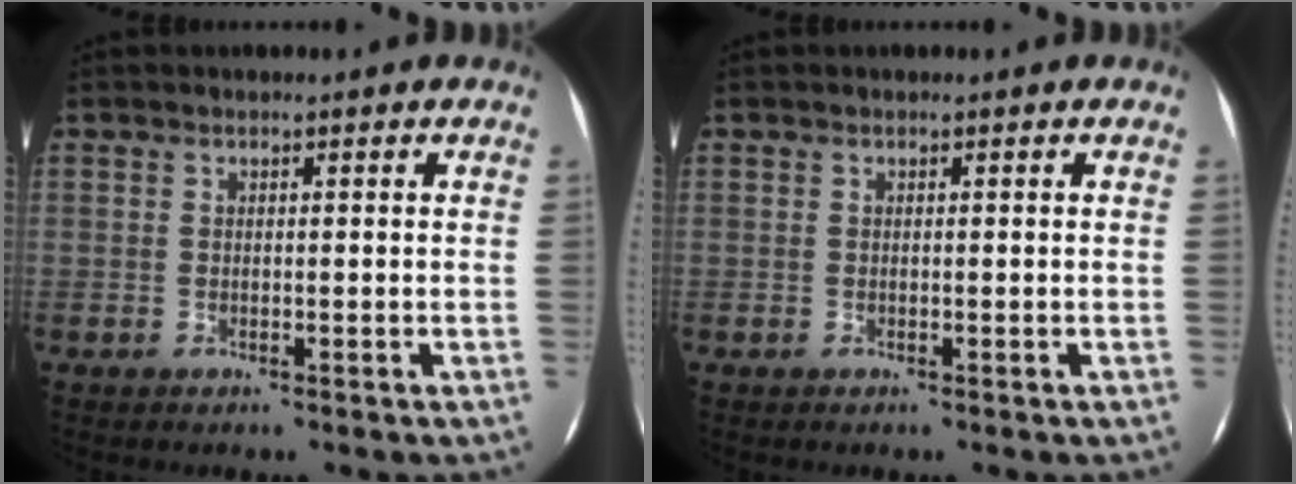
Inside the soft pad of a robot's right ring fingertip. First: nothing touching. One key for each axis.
{"total": 0.0}